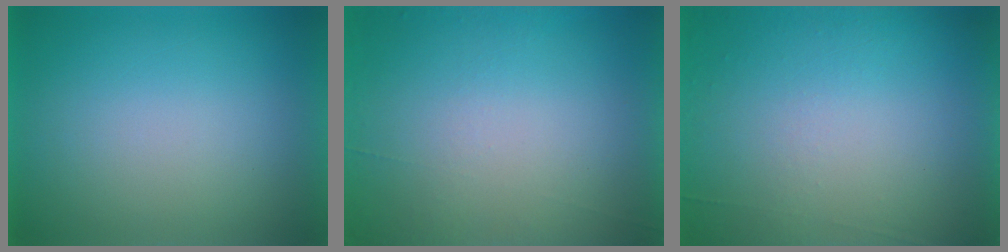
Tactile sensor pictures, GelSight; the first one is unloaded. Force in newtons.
{"total": 4.5}
{"total": 5.8}